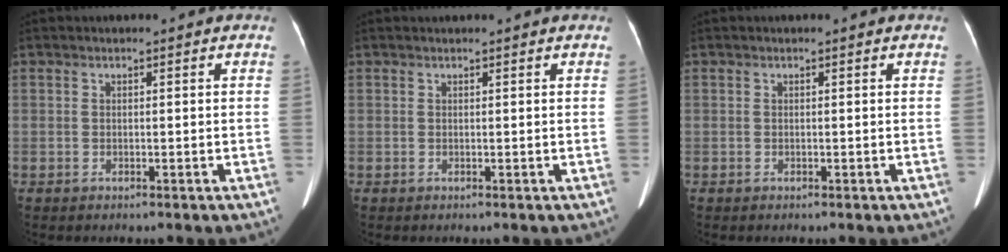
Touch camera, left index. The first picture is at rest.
{"total": 1.2, "force": [1.1, -0.1, 0.4], "torque": [-0.008, 0.018, 0.019]}
{"total": 0.0}